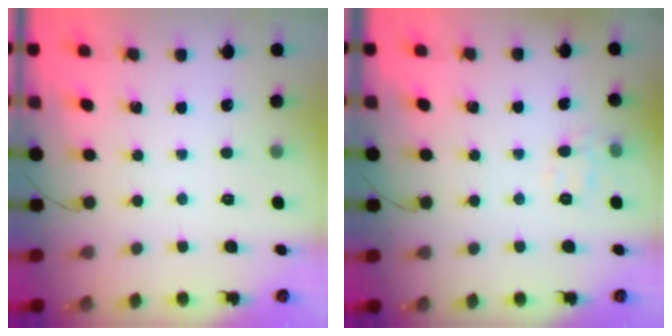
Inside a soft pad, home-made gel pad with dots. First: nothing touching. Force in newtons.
{"total": 7.6, "press": 7.5, "slide": 1.5}